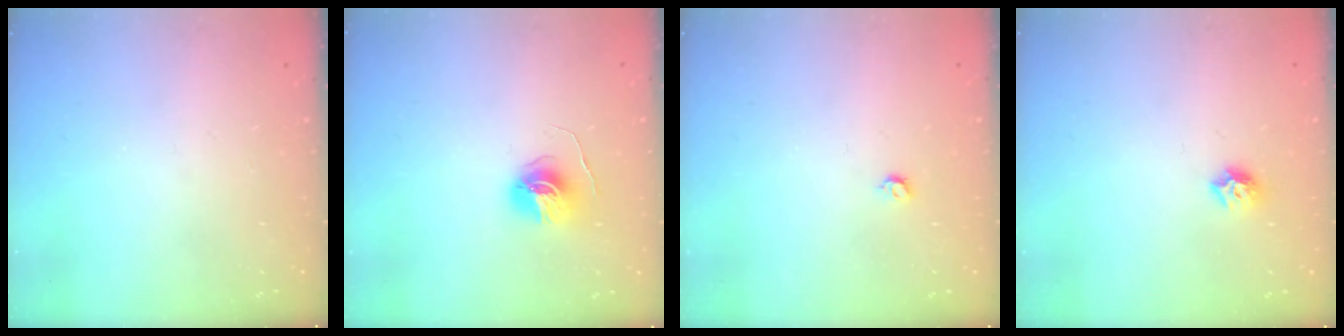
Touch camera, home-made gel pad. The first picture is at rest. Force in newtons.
{"total": 6.7, "press": 6.7, "slide": 0.4}
{"total": 3.4, "press": 3.4, "slide": 0.6}
{"total": 6.4, "press": 6.4, "slide": 0.8}